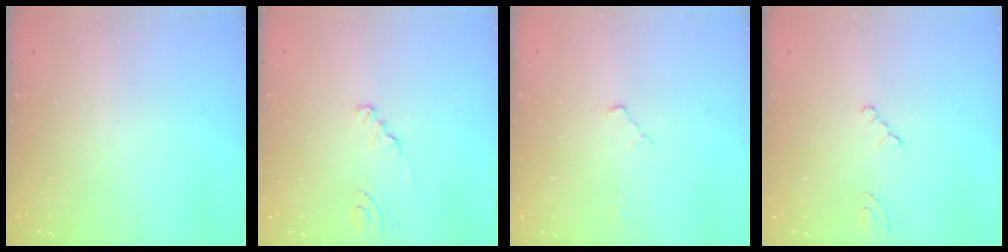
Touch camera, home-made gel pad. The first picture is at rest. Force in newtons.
{"total": 2.0, "press": 2.0, "slide": 0.2}
{"total": 3.2, "press": 3.2, "slide": 0.4}
{"total": 2.1, "press": 2.1, "slide": 0.3}